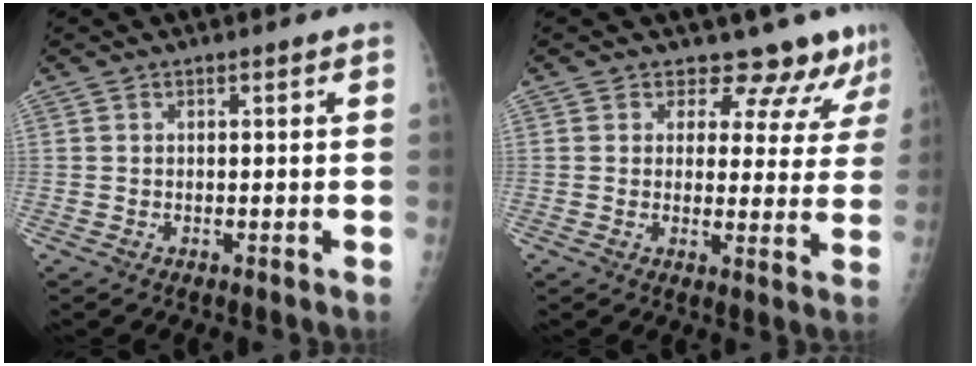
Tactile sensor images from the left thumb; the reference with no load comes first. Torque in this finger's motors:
{"motor_torque": [0.28, 0.36, -0.05, -0.26, 0.03]}